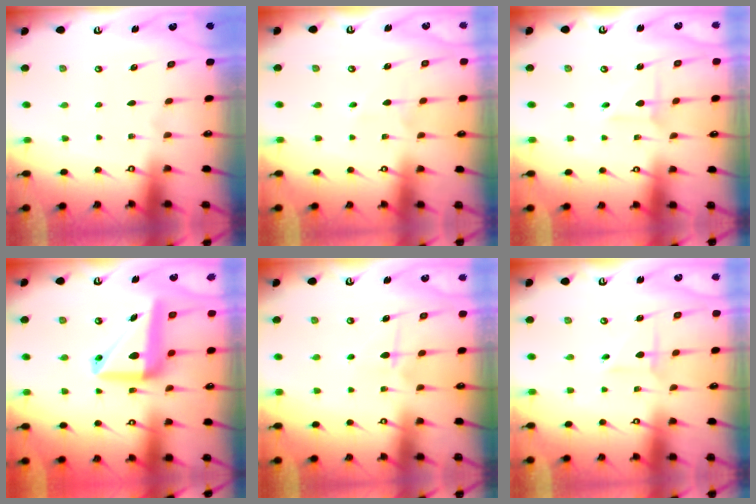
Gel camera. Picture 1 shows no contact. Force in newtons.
{"total": 2.1, "press": 2.1, "slide": 0.2}
{"total": 3.0, "press": 3.0, "slide": 0.2}
{"total": 16.0, "press": 15.8, "slide": 2.8}
{"total": 5.5, "press": 5.4, "slide": 0.6}
{"total": 2.8, "press": 2.8, "slide": 0.3}